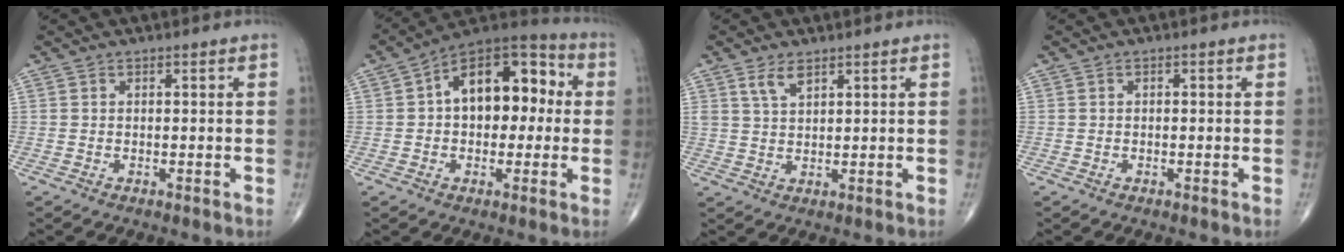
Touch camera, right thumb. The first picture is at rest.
{"total": 16.7, "force": [2.0, 10.1, 13.2], "torque": [-0.156, 0.045, 0.020]}
{"total": 3.5, "force": [2.3, 1.5, 2.2], "torque": [-0.039, -0.009, 0.049]}
{"total": 0.5, "force": [0.1, 0.3, 0.5], "torque": [-0.006, 0.001, 0.000]}